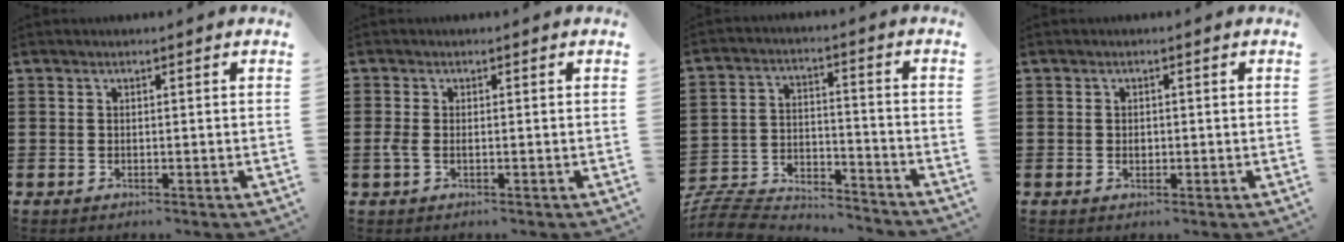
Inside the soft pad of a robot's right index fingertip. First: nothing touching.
{"total": 1.4, "force": [-0.4, 0.5, 1.3], "torque": [-0.032, -0.004, -0.009]}
{"total": 7.6, "force": [-7.4, 1.4, 1.1], "torque": [-0.036, 0.002, -0.151]}
{"total": 1.0, "force": [0.0, 0.7, 0.7], "torque": [-0.014, 0.003, -0.001]}